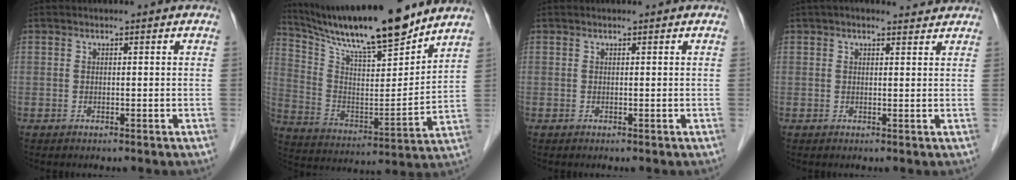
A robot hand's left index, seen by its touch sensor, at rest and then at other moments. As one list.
[{"total": 19.5, "force": [16.7, 1.8, 9.9], "torque": [-0.179, -0.007, 0.292]}, {"total": 0.0}, {"total": 4.5, "force": [3.9, 1.3, 1.8], "torque": [-0.025, 0.026, 0.049]}]